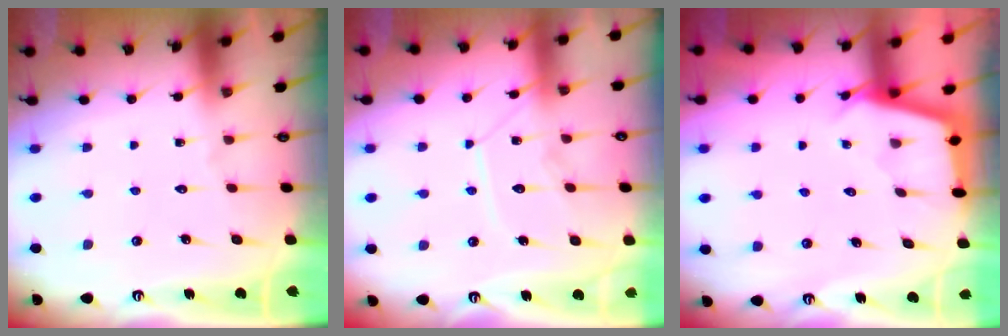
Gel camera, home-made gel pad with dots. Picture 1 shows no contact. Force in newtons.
{"total": 11.0, "press": 10.9, "slide": 0.8}
{"total": 2.9, "press": 2.8, "slide": 0.3}